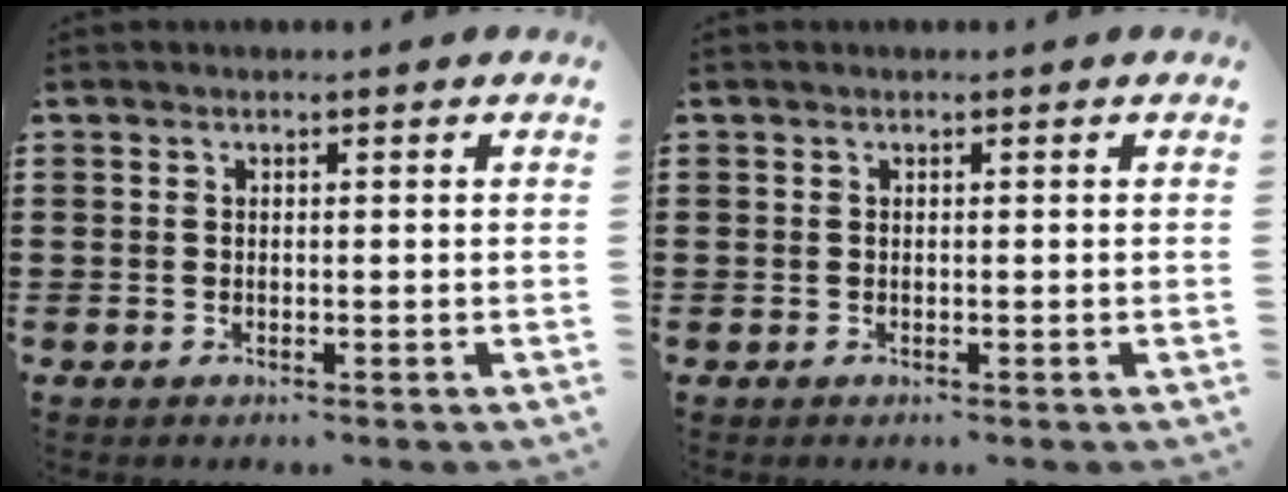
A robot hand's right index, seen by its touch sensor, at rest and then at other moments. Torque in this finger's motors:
{"motor_torque": [0.07, 0.84, 0.00, 0.00]}